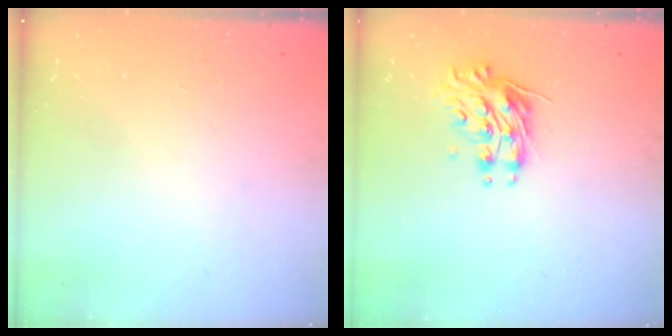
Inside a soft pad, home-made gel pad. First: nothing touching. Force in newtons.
{"total": 10.4, "press": 10.4, "slide": 0.5}